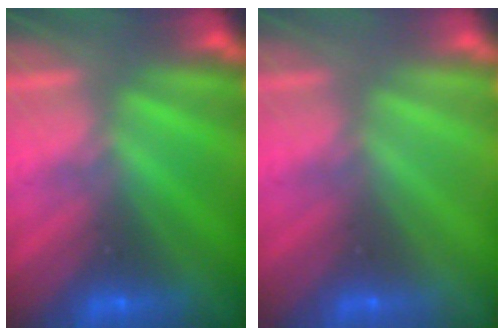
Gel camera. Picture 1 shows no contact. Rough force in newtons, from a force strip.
{"total": 2.9}